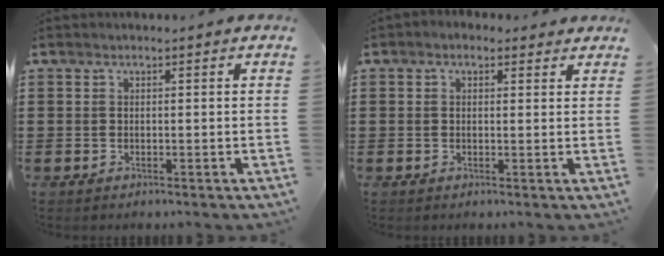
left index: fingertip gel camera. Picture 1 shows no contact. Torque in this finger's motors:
{"motor_torque": [2.14, 0.00, 0.29, 0.06]}